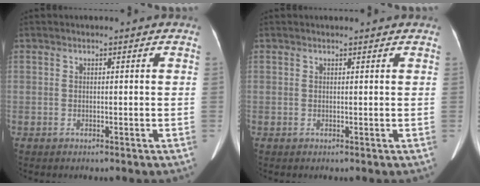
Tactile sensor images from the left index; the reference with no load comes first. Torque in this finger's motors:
{"motor_torque": [0.02, 0.07, 0.00, 0.01]}